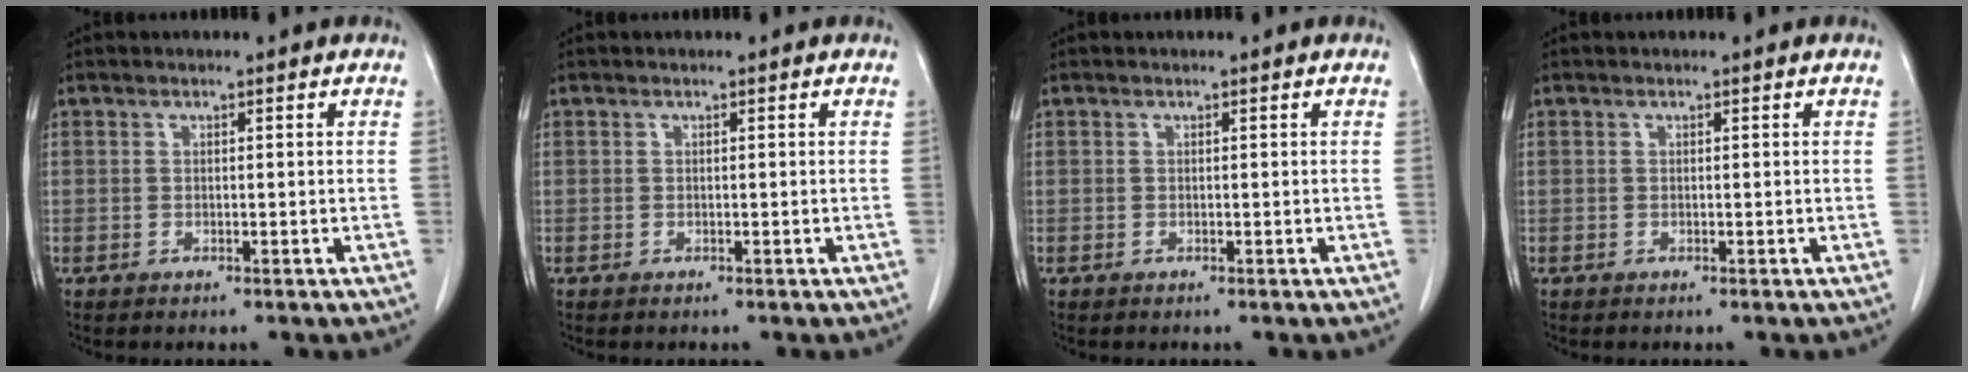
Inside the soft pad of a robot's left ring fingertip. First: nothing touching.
{"total": 0.0}
{"total": 0.0}
{"total": 0.0}